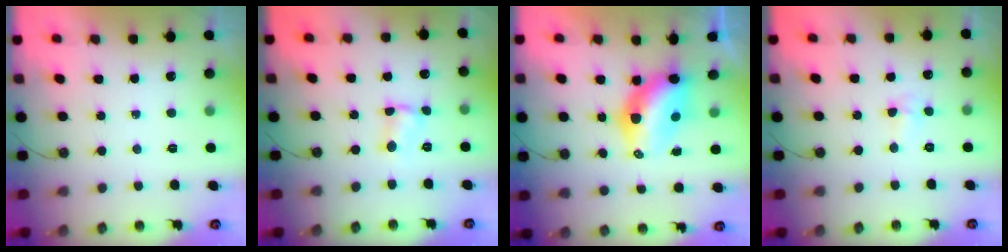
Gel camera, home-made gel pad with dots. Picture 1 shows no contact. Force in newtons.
{"total": 2.5, "press": 2.5, "slide": 0.2}
{"total": 10.9, "press": 10.1, "slide": 4.1}
{"total": 4.3, "press": 2.9, "slide": 3.2}